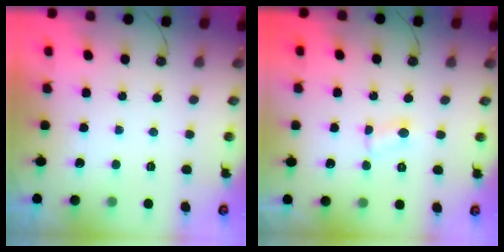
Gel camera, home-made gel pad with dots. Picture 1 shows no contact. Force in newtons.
{"total": 4.6, "press": 3.2, "slide": 3.4}